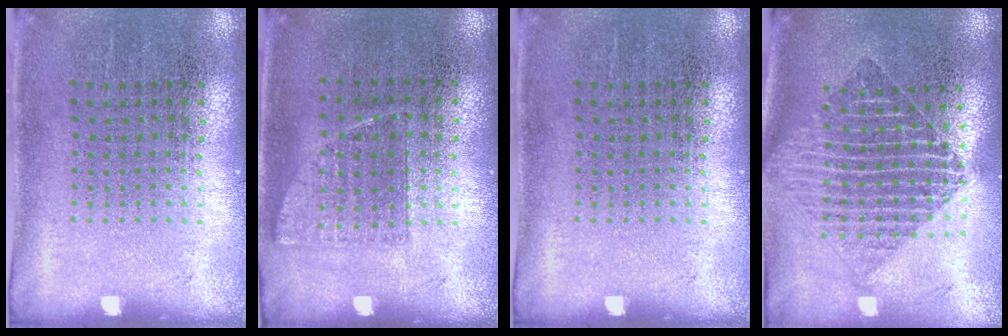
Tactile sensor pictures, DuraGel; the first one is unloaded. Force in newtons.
{"total": 0.7, "press": 0.7, "slide": 0.3}
{"total": 0.0}
{"total": 2.0, "press": 1.7, "slide": 1.1}